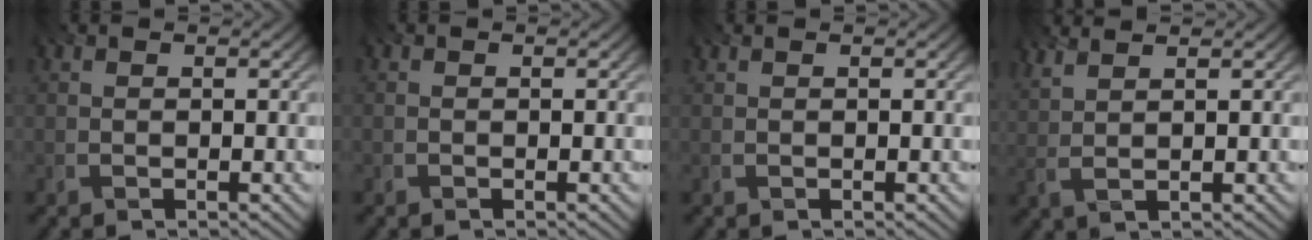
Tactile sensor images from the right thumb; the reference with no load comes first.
{"total": 0.0}
{"total": 0.0}
{"total": 3.9, "force": [2.9, 0.6, 2.6], "torque": [-0.045, 0.011, 0.032]}